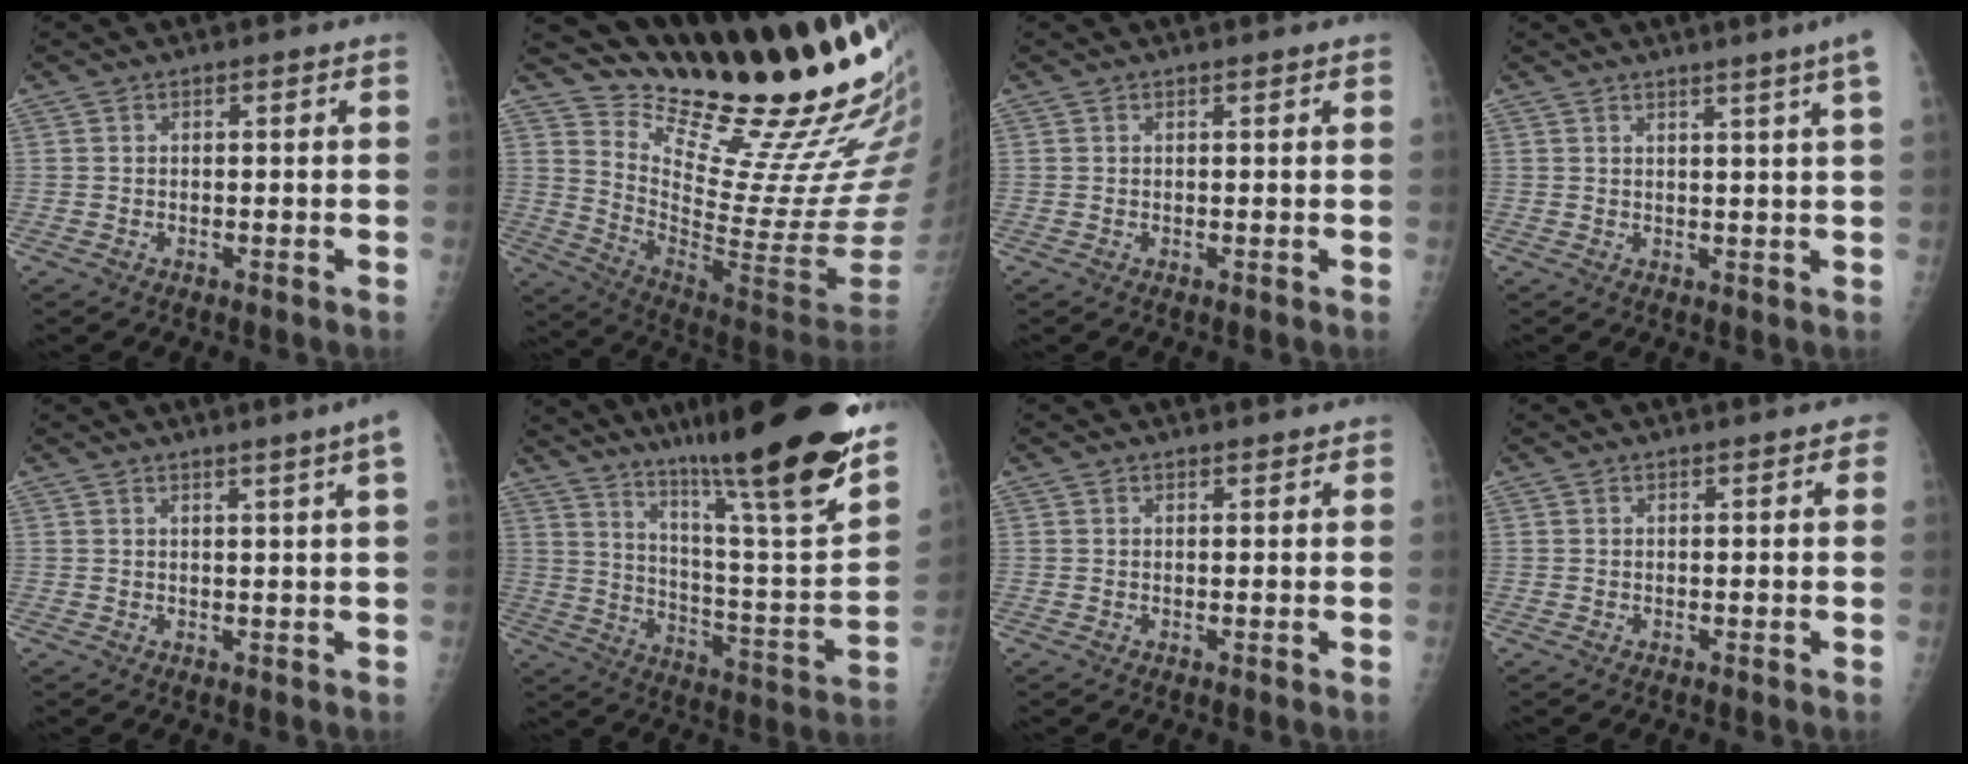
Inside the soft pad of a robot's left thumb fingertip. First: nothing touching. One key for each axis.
{"total": 26.8, "fx": 21.7, "fy": 3.8, "fz": 15.3, "tx": -0.199, "ty": -0.168, "tz": 0.326}
{"total": 0.8, "fx": 0.7, "fy": 0.0, "fz": 0.4, "tx": -0.006, "ty": 0.002, "tz": 0.011}
{"total": 5.4, "fx": 3.4, "fy": -1.2, "fz": 4.0, "tx": -0.055, "ty": -0.016, "tz": 0.040}
{"total": 4.0, "fx": 2.4, "fy": -1.1, "fz": 3.0, "tx": -0.041, "ty": -0.012, "tz": 0.033}
{"total": 30.2, "fx": 22.1, "fy": 2.5, "fz": 20.5, "tx": -0.304, "ty": -0.112, "tz": 0.329}
{"total": 1.1, "fx": 1.0, "fy": 0.4, "fz": 0.3, "tx": 0.002, "ty": -0.004, "tz": 0.012}
{"total": 1.8, "fx": 1.0, "fy": 0.7, "fz": 1.2, "tx": -0.010, "ty": 0.001, "tz": 0.010}